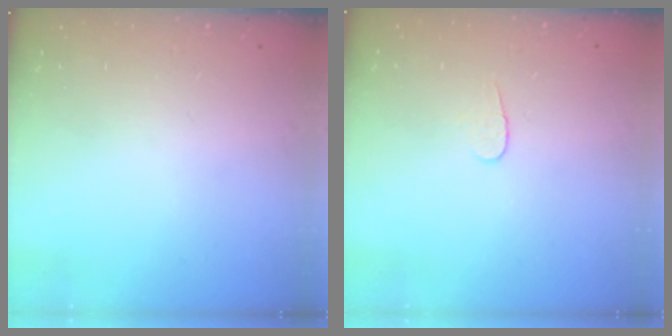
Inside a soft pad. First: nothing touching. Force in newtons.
{"total": 4.8, "press": 4.8, "slide": 0.5}